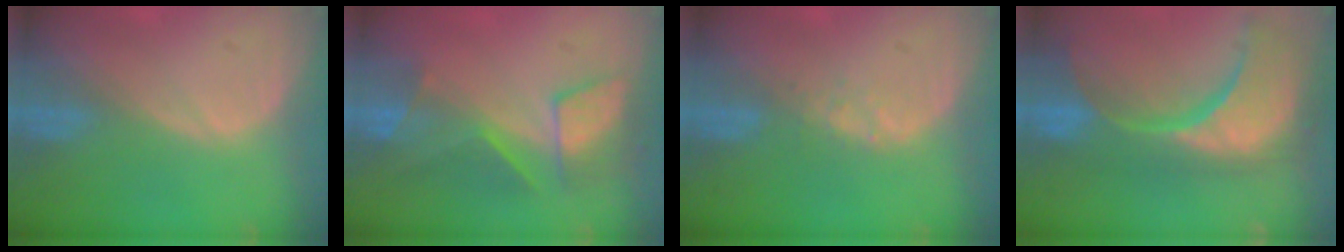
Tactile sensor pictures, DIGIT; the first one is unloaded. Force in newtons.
{"total": 8.1, "press": 7.2, "slide": 3.9}
{"total": 1.4, "press": 1.4, "slide": 0.2}
{"total": 15.4, "press": 12.1, "slide": 9.6}